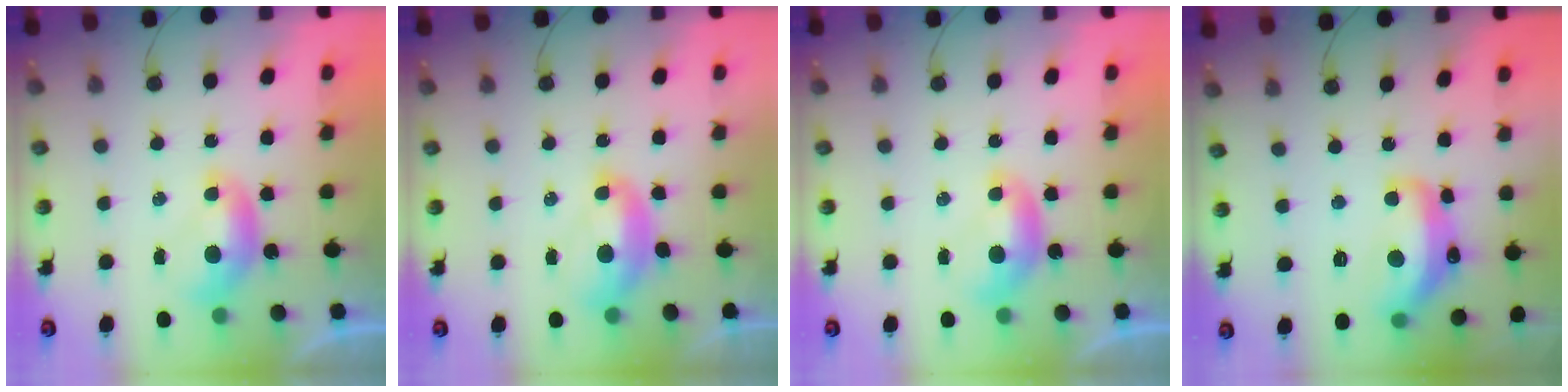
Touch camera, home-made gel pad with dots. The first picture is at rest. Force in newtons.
{"total": 2.0, "press": 1.9, "slide": 0.7}
{"total": 0.0}
{"total": 9.5, "press": 9.4, "slide": 1.0}